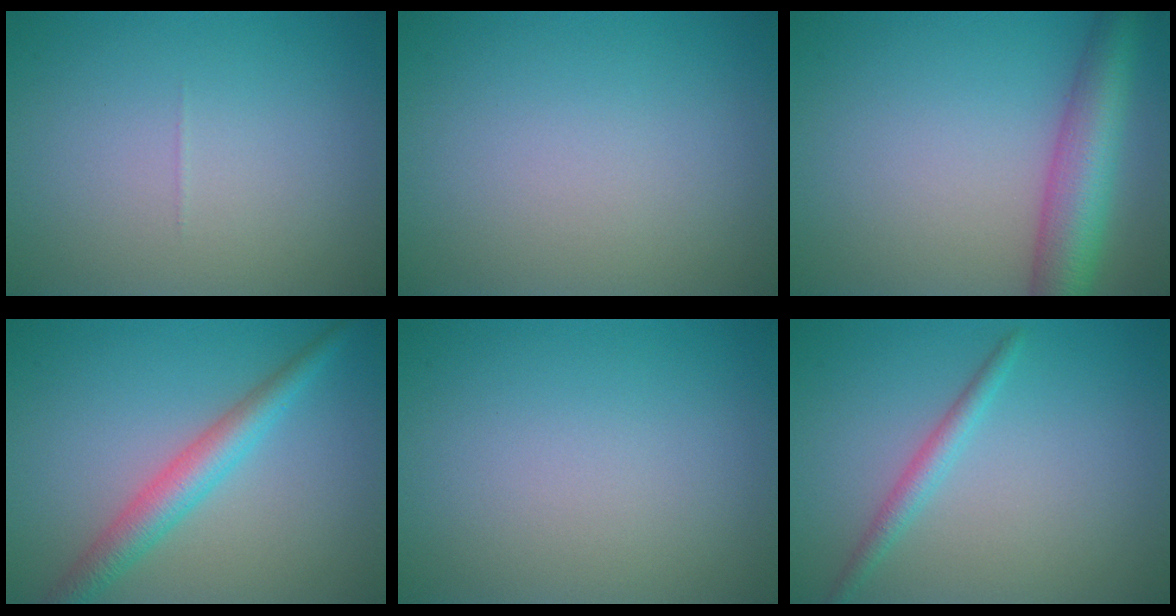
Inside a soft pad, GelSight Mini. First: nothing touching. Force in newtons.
{"total": 0.0}
{"total": 6.7, "press": 6.7, "slide": 0.3}
{"total": 3.9, "press": 3.9, "slide": 0.1}
{"total": 0.0}
{"total": 1.8, "press": 1.8, "slide": 0.1}